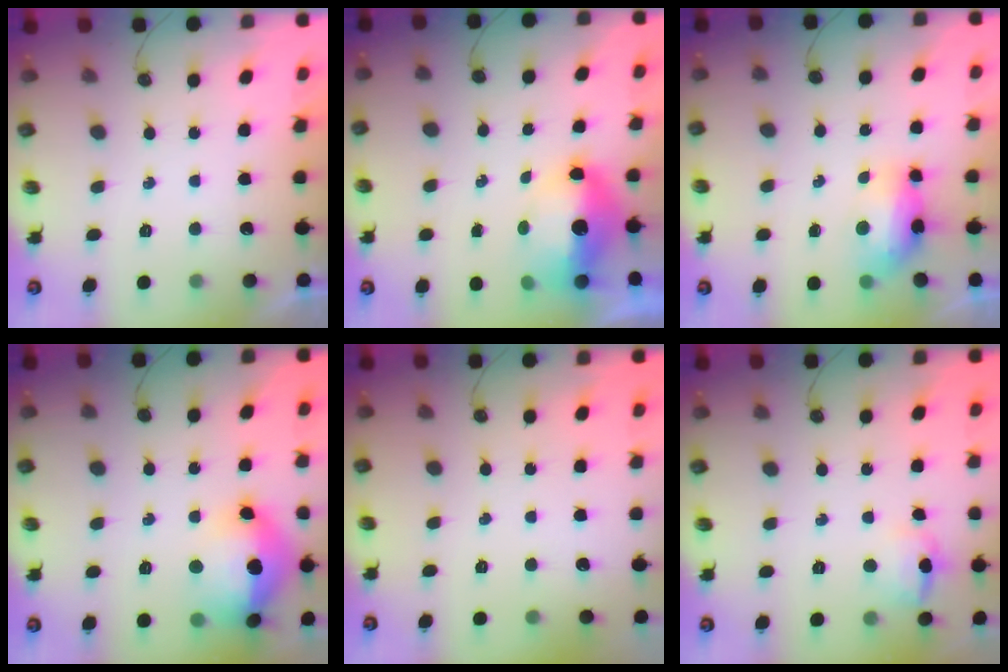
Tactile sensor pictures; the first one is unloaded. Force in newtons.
{"total": 10.3, "press": 9.7, "slide": 3.5}
{"total": 7.7, "press": 7.5, "slide": 1.5}
{"total": 17.5, "press": 17.4, "slide": 1.9}
{"total": 0.0}
{"total": 8.9, "press": 8.8, "slide": 1.2}